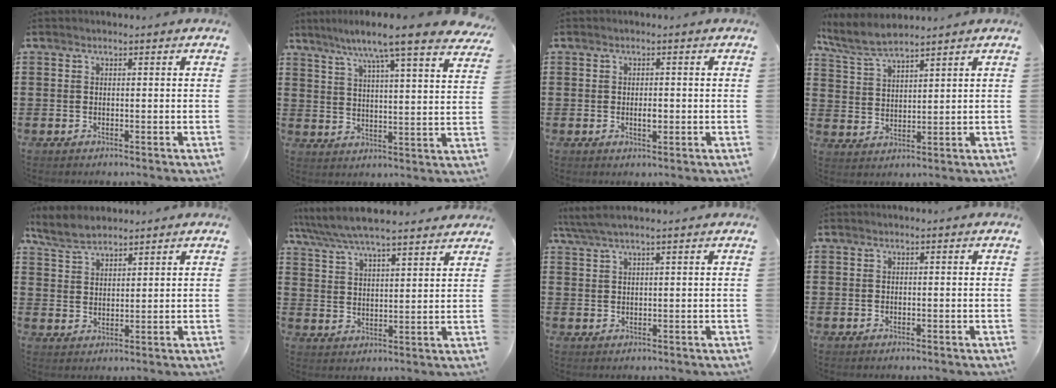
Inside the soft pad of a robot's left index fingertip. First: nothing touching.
{"total": 8.6, "force": [7.1, -0.5, 4.8], "torque": [-0.112, -0.040, 0.112]}
{"total": 1.9, "force": [-0.1, 0.7, 1.8], "torque": [-0.034, 0.001, -0.002]}
{"total": 5.9, "force": [5.2, 1.0, 2.6], "torque": [-0.068, -0.012, 0.096]}
{"total": 4.7, "force": [4.1, 1.5, 1.7], "torque": [-0.047, -0.002, 0.077]}
{"total": 6.7, "force": [6.2, 0.7, 2.5], "torque": [-0.072, -0.026, 0.108]}
{"total": 2.8, "force": [2.0, 0.2, 1.9], "torque": [-0.039, 0.005, 0.038]}
{"total": 0.0}